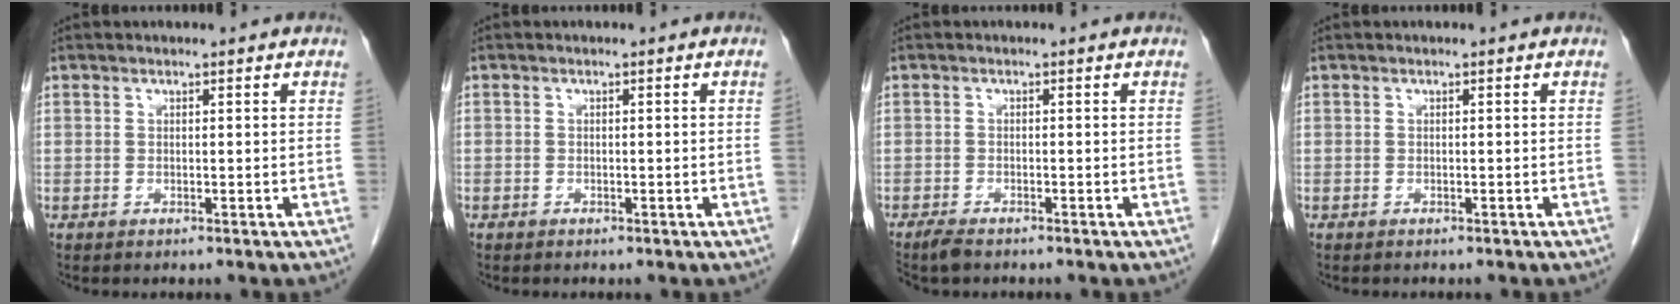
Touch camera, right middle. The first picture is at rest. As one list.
[{"total": 0.0}, {"total": 2.4, "force": [-2.0, 0.6, 1.1], "torque": [-0.025, -0.006, -0.034]}, {"total": 1.2, "force": [-1.0, 0.3, 0.5], "torque": [-0.013, -0.003, -0.013]}]